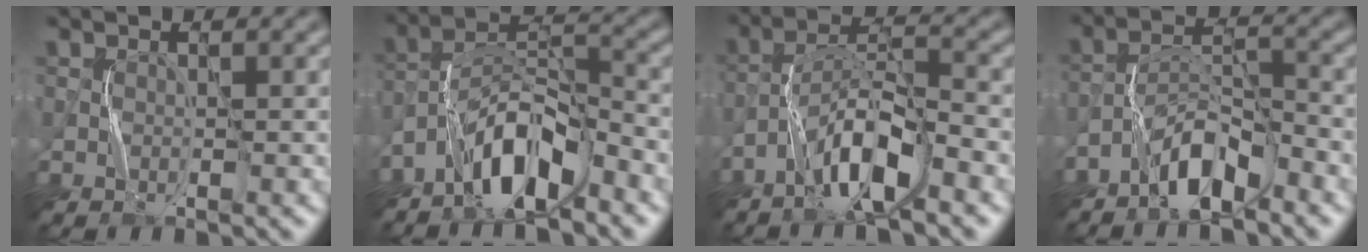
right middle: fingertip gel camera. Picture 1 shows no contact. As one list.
[{"total": 6.9, "force": [-5.0, 2.0, 4.4], "torque": [-0.081, 0.010, -0.095]}, {"total": 6.4, "force": [-4.1, 1.2, 4.8], "torque": [-0.090, 0.013, -0.078]}, {"total": 5.0, "force": [-3.8, 1.5, 2.9], "torque": [-0.050, 0.009, -0.075]}]